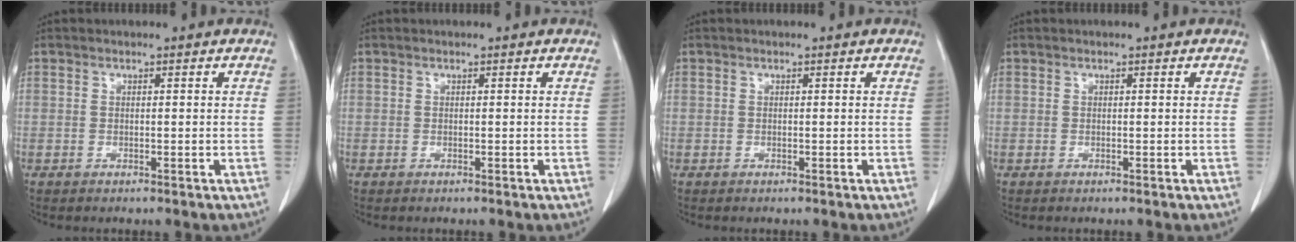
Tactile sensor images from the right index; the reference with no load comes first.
{"total": 0.0}
{"total": 0.0}
{"total": 0.0}